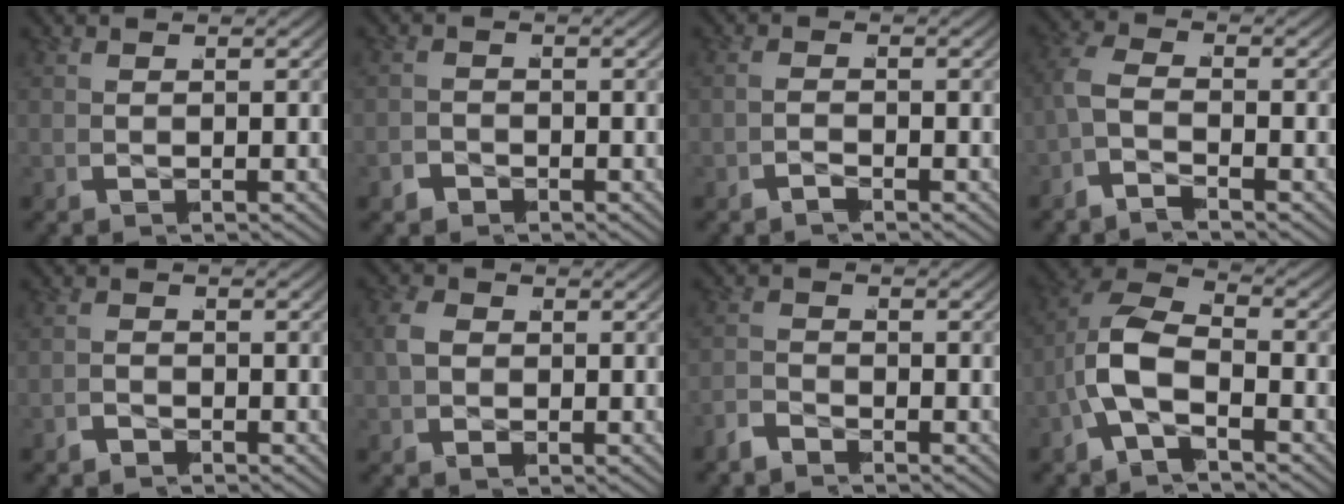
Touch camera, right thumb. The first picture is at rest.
{"total": 1.4, "force": [-1.2, 0.5, -0.4], "torque": [0.007, -0.002, -0.024]}
{"total": 1.0, "force": [-0.9, -0.4, -0.2], "torque": [0.003, 0.005, -0.025]}
{"total": 2.4, "force": [-1.3, 1.0, 1.7], "torque": [-0.047, -0.004, -0.033]}
{"total": 1.2, "force": [-1.1, -0.1, -0.5], "torque": [0.009, 0.003, -0.026]}
{"total": 3.0, "force": [0.2, 2.4, 1.8], "torque": [-0.046, -0.006, 0.008]}
{"total": 1.7, "force": [-1.7, 0.0, -0.4], "torque": [0.009, 0.002, -0.043]}
{"total": 8.2, "force": [-0.8, 5.8, 5.7], "torque": [-0.147, -0.018, -0.020]}